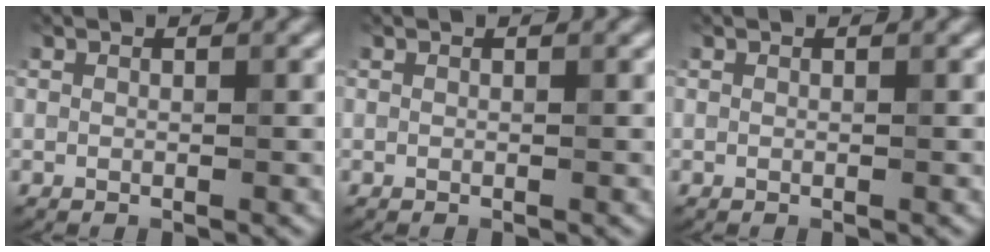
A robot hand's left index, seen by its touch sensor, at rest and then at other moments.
{"total": 0.0}
{"total": 0.0}